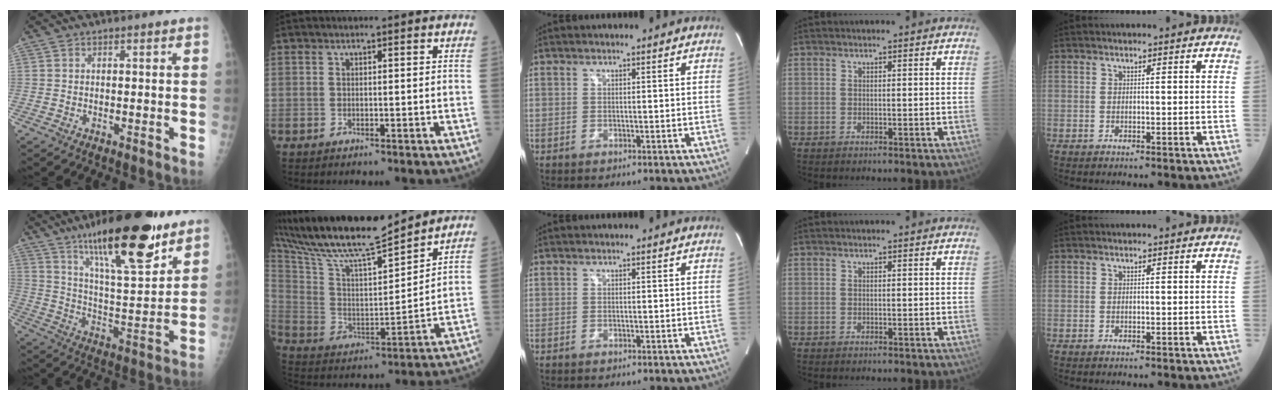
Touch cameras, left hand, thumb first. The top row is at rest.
{"thumb": {"total": 23.6, "force": [15.4, 6.2, 16.8], "torque": [-0.242, -0.072, 0.254]}, "index": {"total": 20.4, "force": [17.6, 1.9, 10.1], "torque": [-0.199, 0.020, 0.313]}}